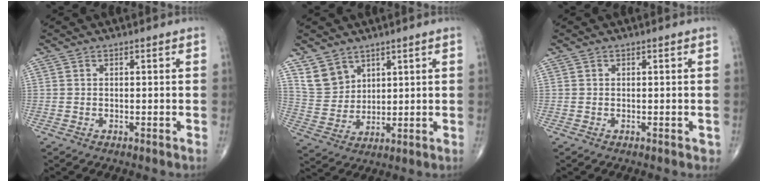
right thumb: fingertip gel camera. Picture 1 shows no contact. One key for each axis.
{"total": 6.8, "fx": 4.7, "fy": 4.6, "fz": 1.7, "tx": -0.013, "ty": -0.029, "tz": 0.104}
{"total": 0.6, "fx": 0.0, "fy": 0.5, "fz": 0.4, "tx": 0.000, "ty": 0.001, "tz": -0.001}